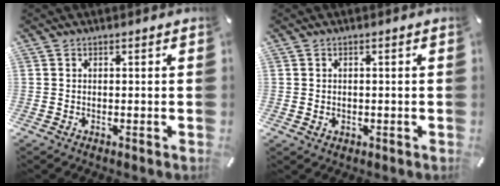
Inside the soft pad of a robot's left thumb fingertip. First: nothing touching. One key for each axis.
{"total": 1.3, "fx": 0.1, "fy": 1.2, "fz": 0.3, "tx": -0.007, "ty": 0.005, "tz": -0.001}